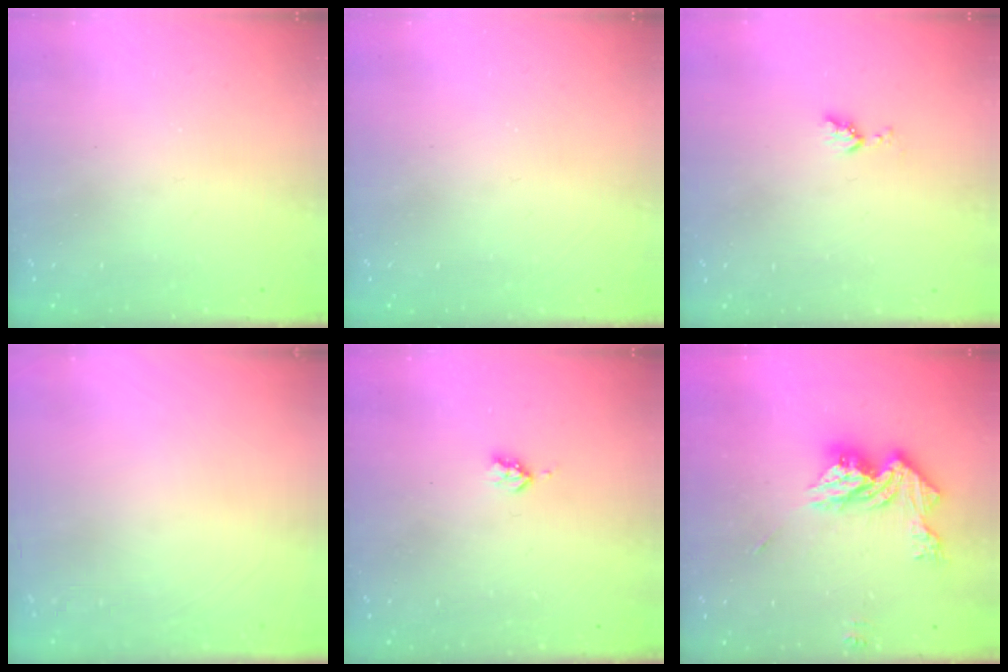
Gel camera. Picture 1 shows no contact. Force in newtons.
{"total": 0.0}
{"total": 3.9, "press": 3.9, "slide": 0.5}
{"total": 0.0}
{"total": 2.9, "press": 2.9, "slide": 0.5}
{"total": 14.0, "press": 13.9, "slide": 1.2}